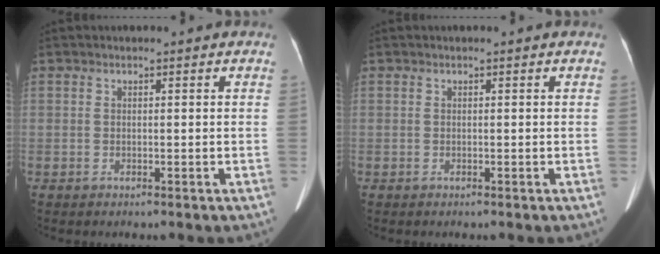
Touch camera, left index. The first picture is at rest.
{"total": 0.0}